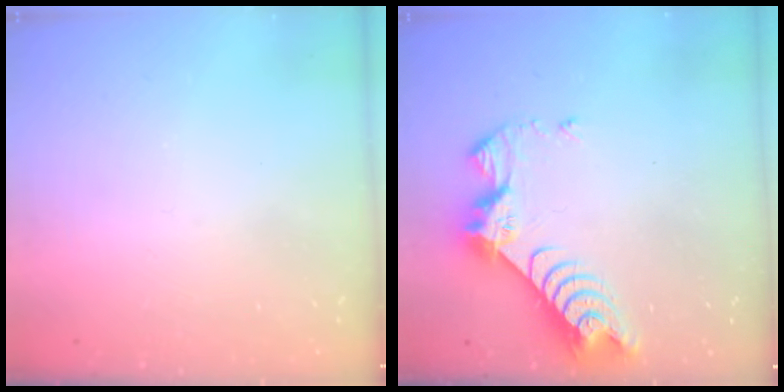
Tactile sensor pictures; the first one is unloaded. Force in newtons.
{"total": 9.3, "press": 9.2, "slide": 0.8}